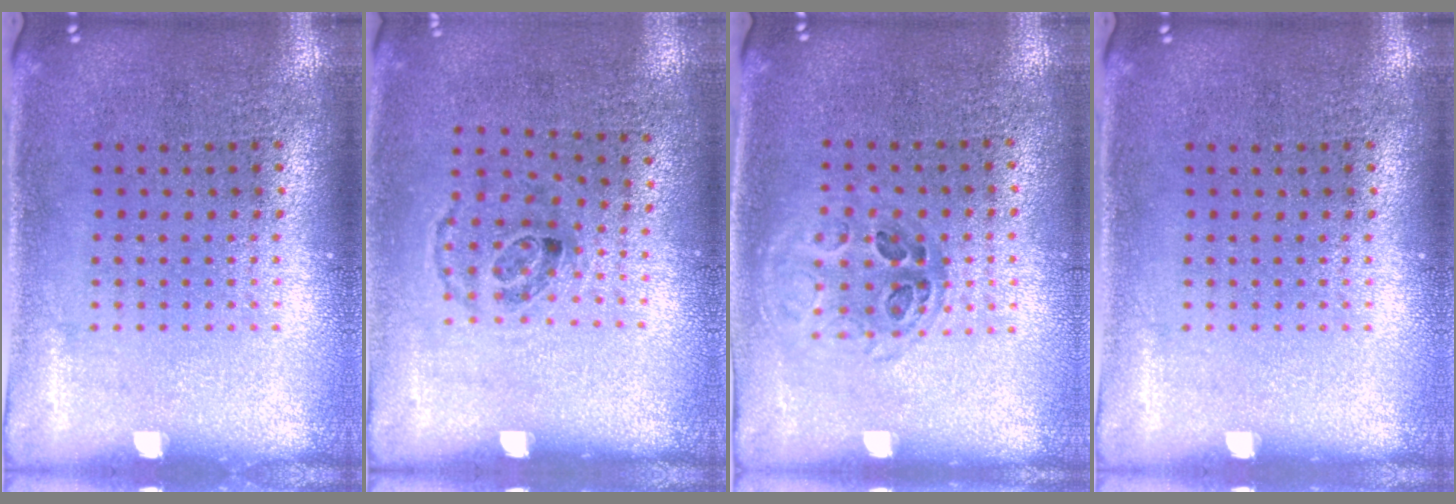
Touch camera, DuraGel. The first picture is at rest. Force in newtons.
{"total": 1.0, "press": 0.7, "slide": 0.7}
{"total": 0.9, "press": 0.9, "slide": 0.2}
{"total": 0.0}